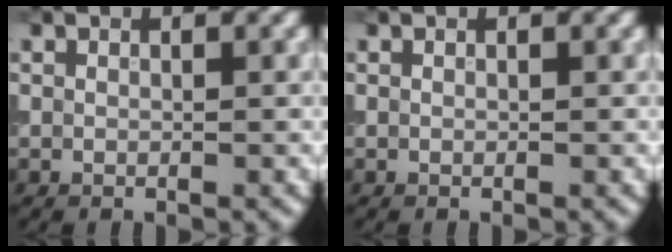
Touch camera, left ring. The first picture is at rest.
{"total": 0.0}